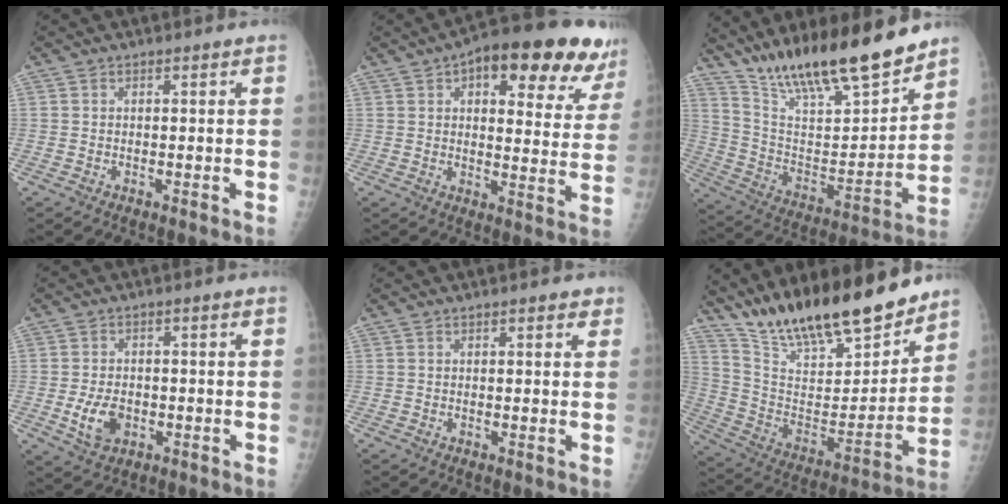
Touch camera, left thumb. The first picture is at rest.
{"total": 21.0, "force": [11.8, 8.7, 15.1], "torque": [-0.160, -0.013, 0.147]}
{"total": 22.2, "force": [18.0, 4.6, 12.1], "torque": [-0.176, -0.089, 0.314]}
{"total": 6.0, "force": [-1.6, 3.9, 4.2], "torque": [-0.070, 0.004, -0.022]}
{"total": 2.0, "force": [1.2, 0.8, 1.4], "torque": [-0.011, -0.002, 0.012]}
{"total": 23.8, "force": [19.6, 6.4, 11.8], "torque": [-0.166, -0.094, 0.337]}